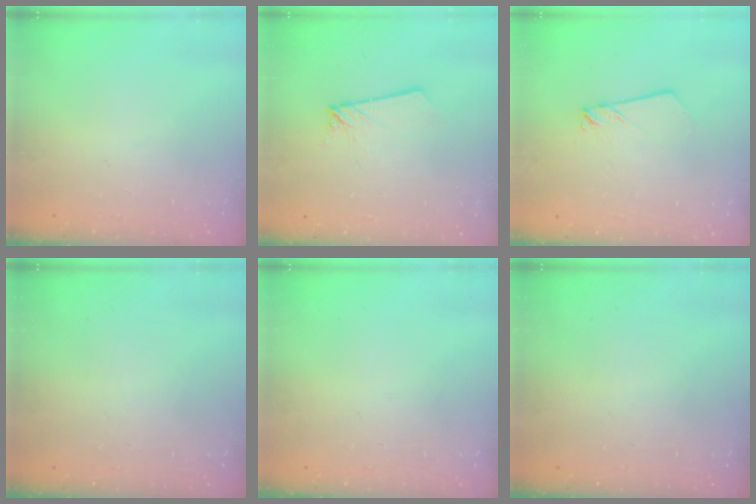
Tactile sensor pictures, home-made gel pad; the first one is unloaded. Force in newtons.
{"total": 1.8, "press": 1.8, "slide": 0.2}
{"total": 2.5, "press": 2.5, "slide": 0.1}
{"total": 0.0}
{"total": 0.0}
{"total": 0.0}